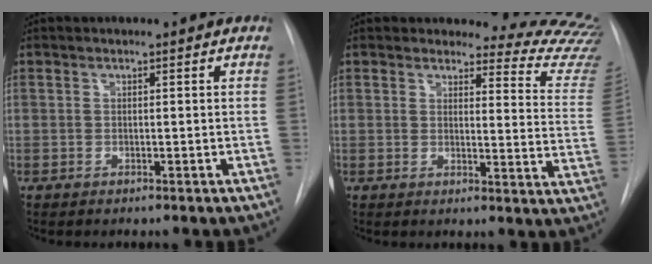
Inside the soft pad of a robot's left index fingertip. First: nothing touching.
{"total": 14.7, "force": [14.5, 1.9, 1.7], "torque": [0.015, -0.146, 0.120]}